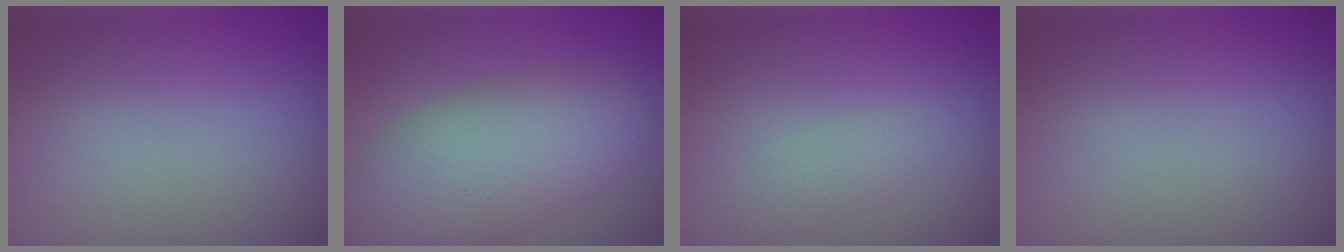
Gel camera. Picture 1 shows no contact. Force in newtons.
{"total": 9.7, "press": 9.7, "slide": 0.8}
{"total": 1.6, "press": 1.6, "slide": 0.1}
{"total": 0.0}